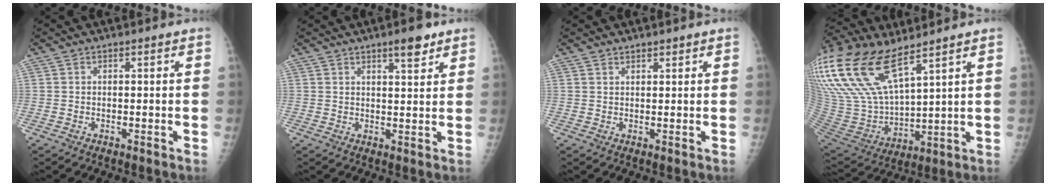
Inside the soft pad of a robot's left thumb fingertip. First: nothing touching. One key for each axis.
{"total": 4.7, "fx": 3.2, "fy": 1.2, "fz": 3.2, "tx": -0.039, "ty": -0.019, "tz": 0.045}
{"total": 1.2, "fx": 1.0, "fy": 0.5, "fz": 0.2, "tx": 0.008, "ty": -0.007, "tz": 0.016}
{"total": 22.5, "fx": 14.0, "fy": 8.7, "fz": 15.4, "tx": -0.343, "ty": -0.034, "tz": 0.281}